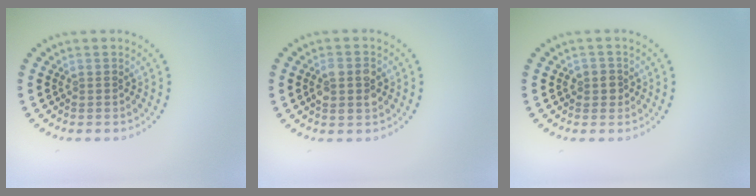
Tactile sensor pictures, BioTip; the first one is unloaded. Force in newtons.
{"total": 2.7, "press": 2.7, "slide": 0.2}
{"total": 1.5, "press": 1.3, "slide": 0.8}